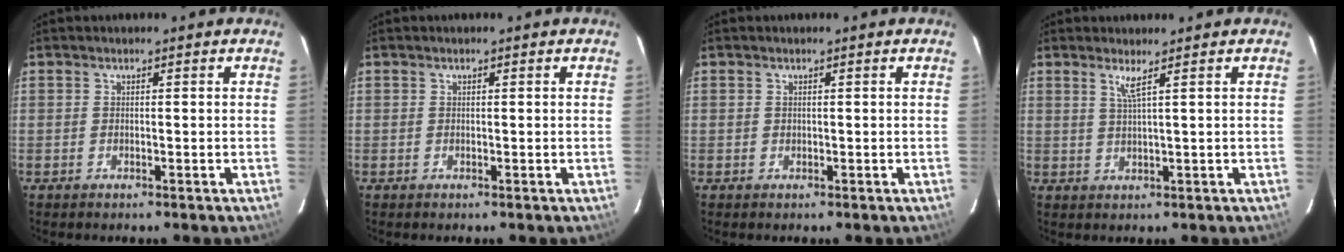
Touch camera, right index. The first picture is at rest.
{"total": 0.0}
{"total": 0.0}
{"total": 2.3, "force": [1.4, -0.6, 1.8], "torque": [-0.036, -0.008, 0.026]}